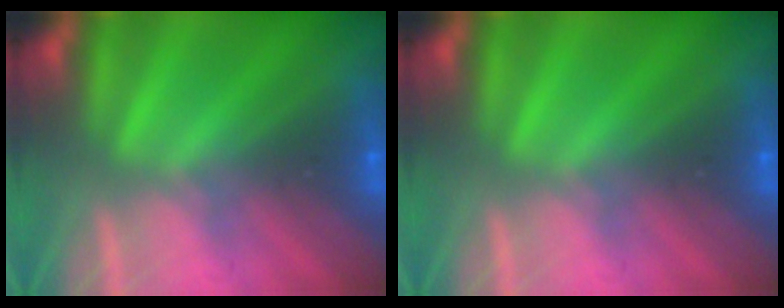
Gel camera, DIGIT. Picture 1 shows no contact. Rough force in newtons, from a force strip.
{"total": 0.0}